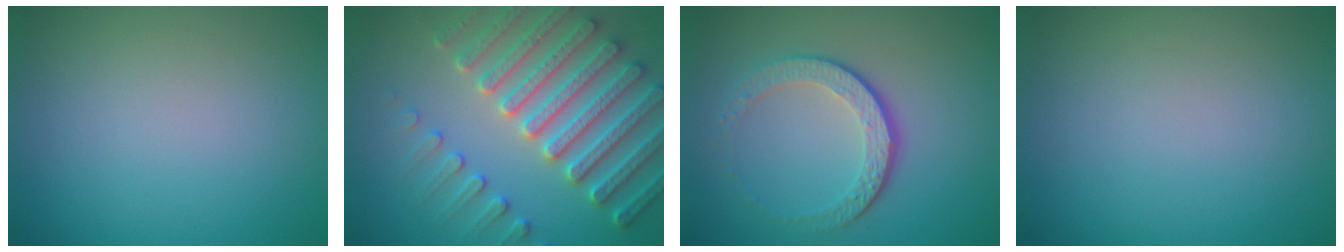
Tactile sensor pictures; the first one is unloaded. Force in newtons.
{"total": 7.6, "press": 7.4, "slide": 2.0}
{"total": 4.5, "press": 3.1, "slide": 3.3}
{"total": 0.0}